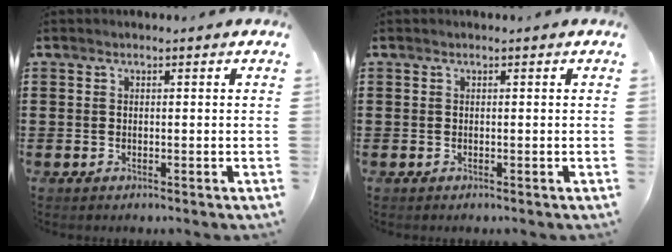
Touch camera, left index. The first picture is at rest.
{"total": 0.0}